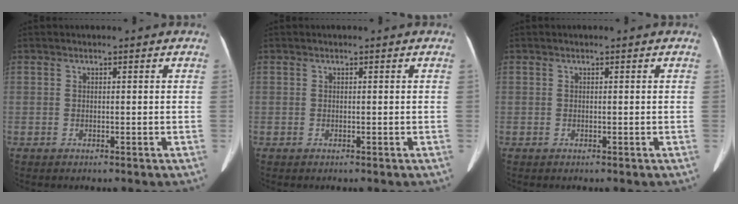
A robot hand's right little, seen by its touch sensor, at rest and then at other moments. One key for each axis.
{"total": 0.0}
{"total": 0.0}